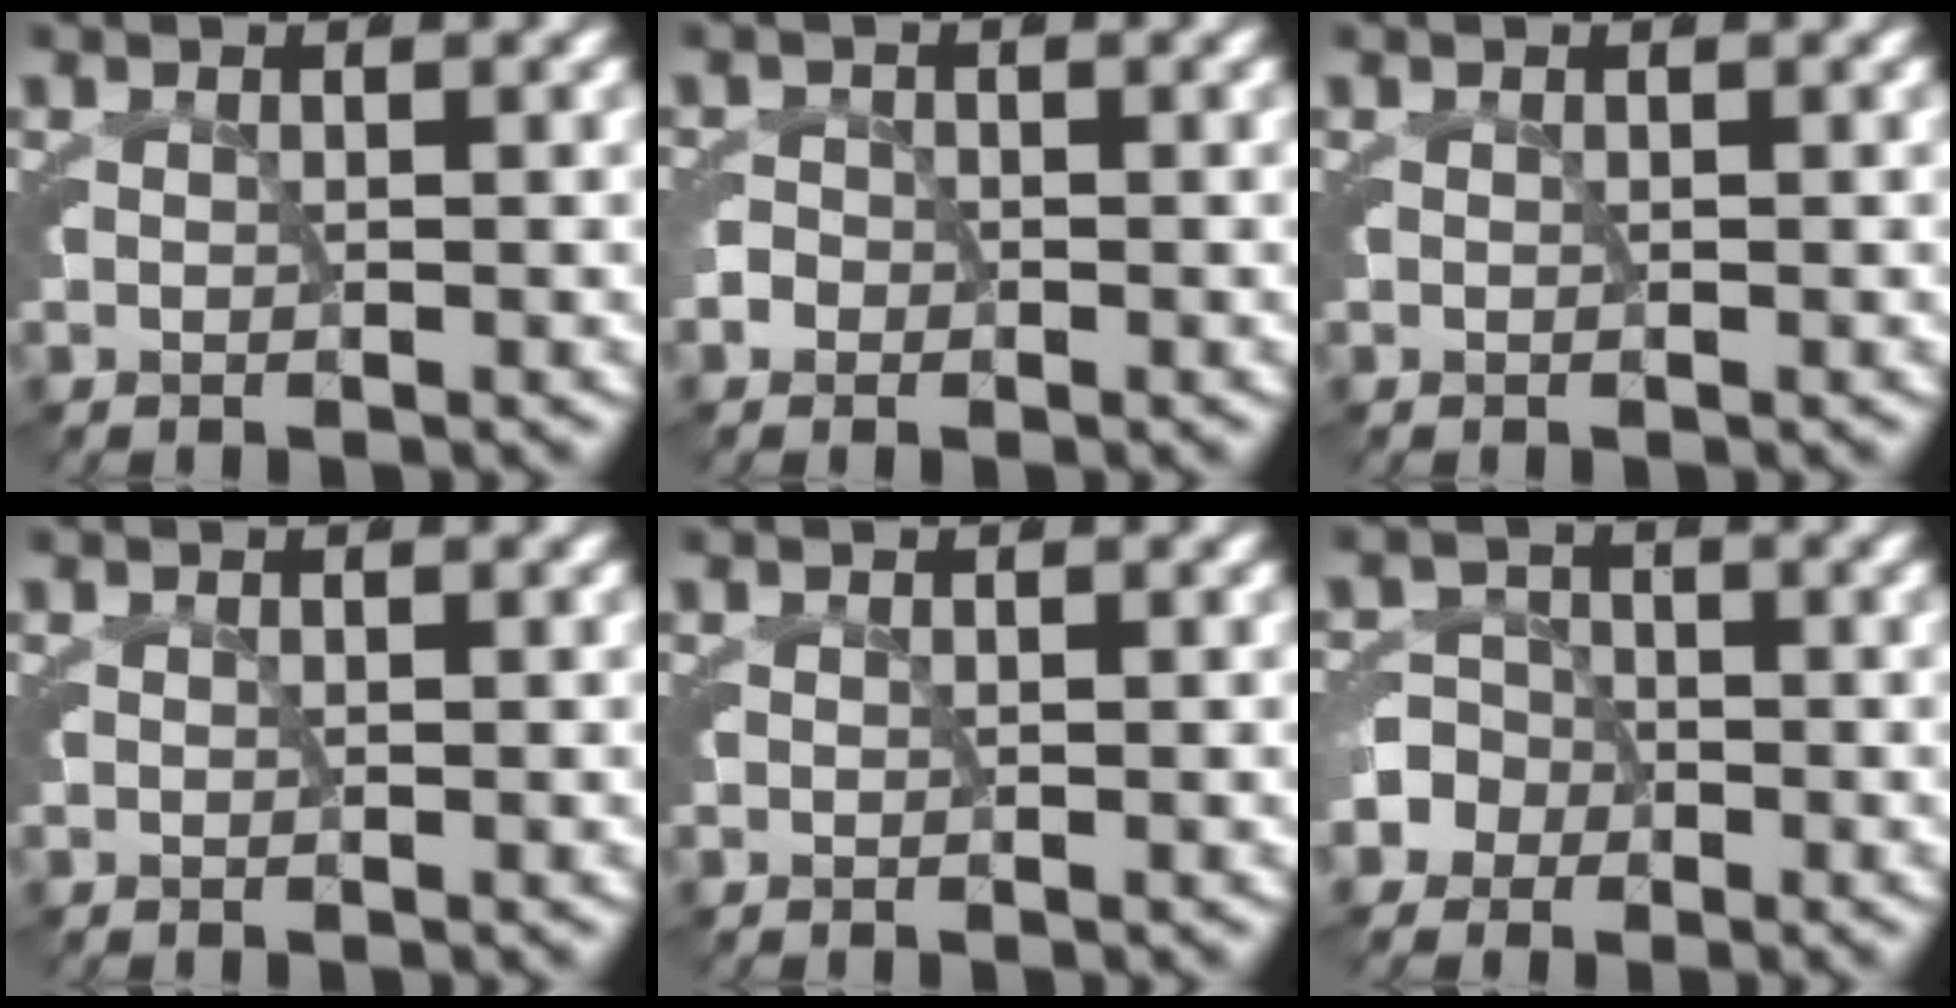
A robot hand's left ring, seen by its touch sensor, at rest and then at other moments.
{"total": 1.4, "force": [-1.0, 1.0, -0.2], "torque": [-0.008, -0.002, -0.020]}
{"total": 0.0}
{"total": 0.0}
{"total": 0.0}
{"total": 5.1, "force": [-1.6, 4.7, 1.1], "torque": [-0.041, -0.012, -0.033]}